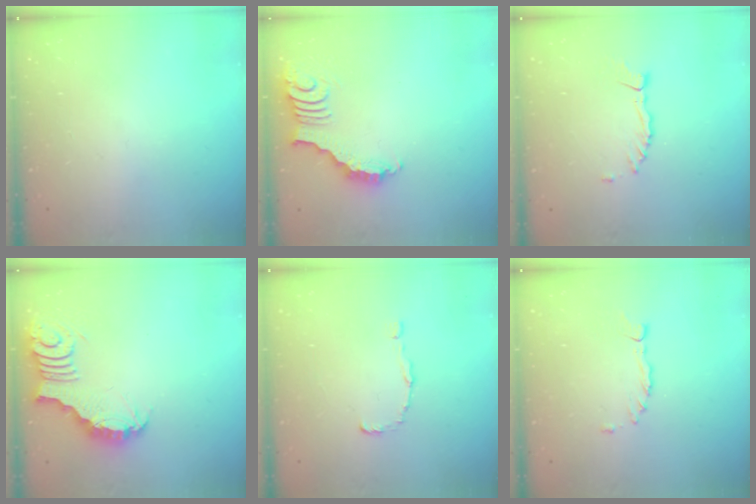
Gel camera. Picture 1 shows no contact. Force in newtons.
{"total": 3.4, "press": 3.4, "slide": 0.3}
{"total": 2.9, "press": 2.9, "slide": 0.3}
{"total": 3.7, "press": 3.7, "slide": 0.5}
{"total": 1.5, "press": 1.5, "slide": 0.1}
{"total": 2.2, "press": 2.2, "slide": 0.3}